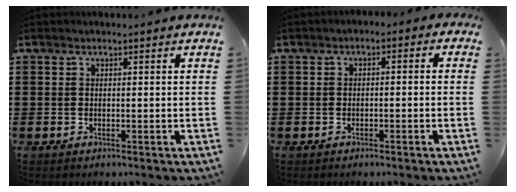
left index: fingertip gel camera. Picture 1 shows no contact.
{"total": 1.6, "force": [-1.5, 0.5, 0.3], "torque": [-0.020, 0.002, -0.036]}